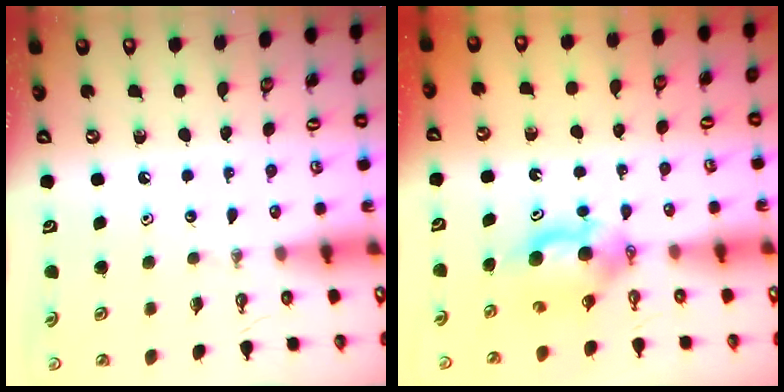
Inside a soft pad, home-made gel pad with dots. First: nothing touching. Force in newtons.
{"total": 5.7, "press": 5.6, "slide": 1.3}